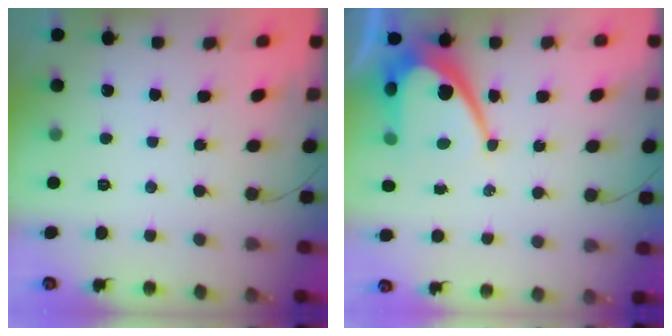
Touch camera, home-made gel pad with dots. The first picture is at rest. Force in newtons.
{"total": 13.1, "press": 13.0, "slide": 1.0}